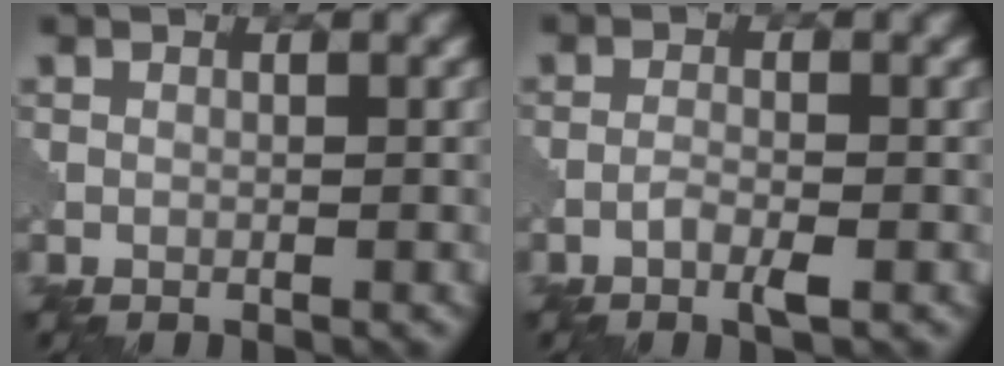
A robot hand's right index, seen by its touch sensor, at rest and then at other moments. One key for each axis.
{"total": 1.7, "fx": -1.0, "fy": 0.3, "fz": 1.4, "tx": -0.028, "ty": 0.001, "tz": -0.023}